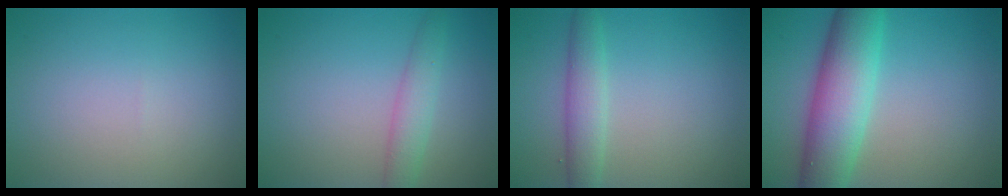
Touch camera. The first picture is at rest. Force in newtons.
{"total": 2.6, "press": 2.6, "slide": 0.1}
{"total": 2.8, "press": 2.8, "slide": 0.1}
{"total": 8.1, "press": 8.1, "slide": 0.1}